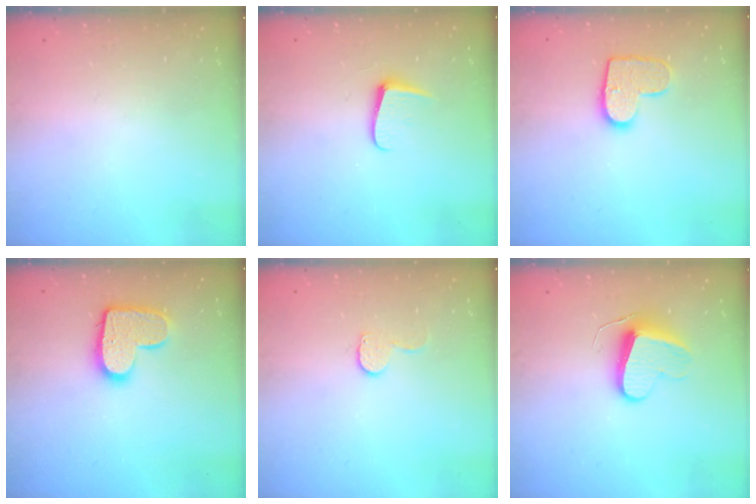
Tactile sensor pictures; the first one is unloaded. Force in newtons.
{"total": 6.0, "press": 6.0, "slide": 0.8}
{"total": 10.4, "press": 10.4, "slide": 0.5}
{"total": 13.5, "press": 13.5, "slide": 0.8}
{"total": 7.1, "press": 7.1, "slide": 0.4}
{"total": 10.6, "press": 10.6, "slide": 0.9}